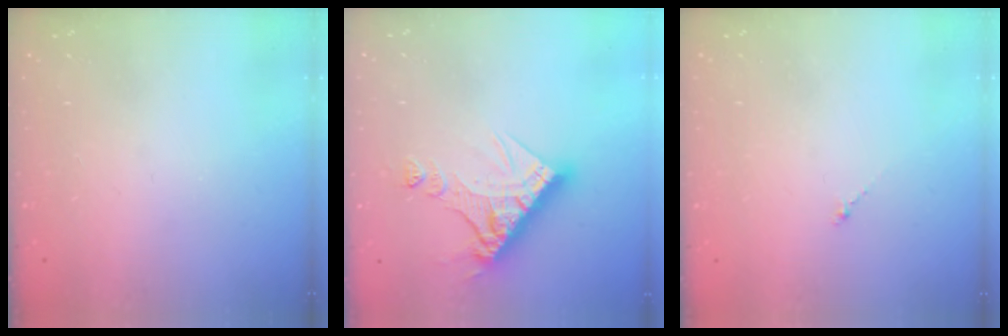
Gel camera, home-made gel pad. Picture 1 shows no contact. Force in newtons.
{"total": 13.4, "press": 13.4, "slide": 1.3}
{"total": 0.7, "press": 0.6, "slide": 0.4}